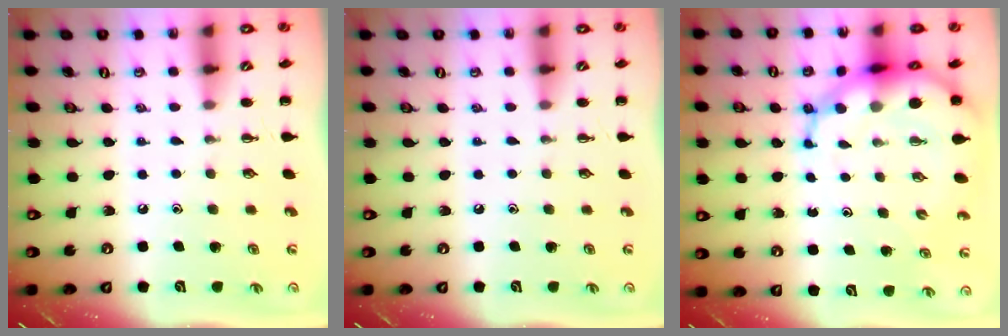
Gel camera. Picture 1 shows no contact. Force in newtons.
{"total": 0.0}
{"total": 11.5, "press": 11.1, "slide": 3.2}